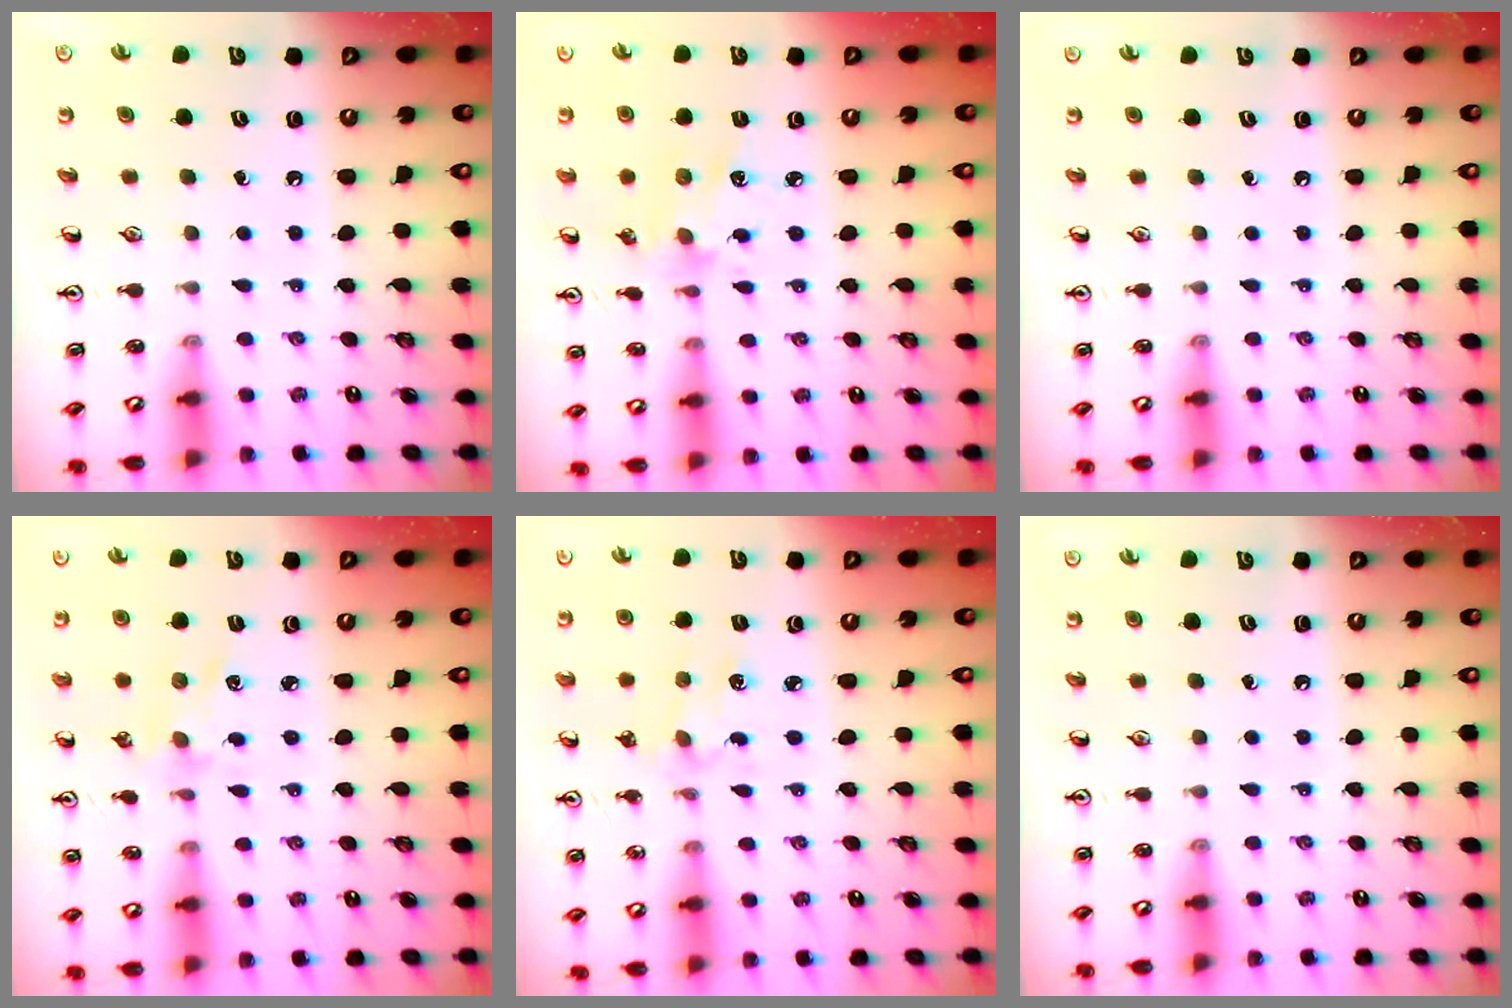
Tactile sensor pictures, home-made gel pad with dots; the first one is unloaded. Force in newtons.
{"total": 7.2, "press": 7.2, "slide": 0.4}
{"total": 0.0}
{"total": 2.9, "press": 2.8, "slide": 0.4}
{"total": 2.0, "press": 2.0, "slide": 0.2}
{"total": 0.0}